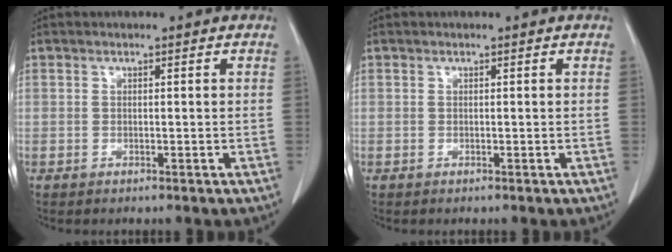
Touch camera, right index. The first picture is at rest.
{"total": 0.0}